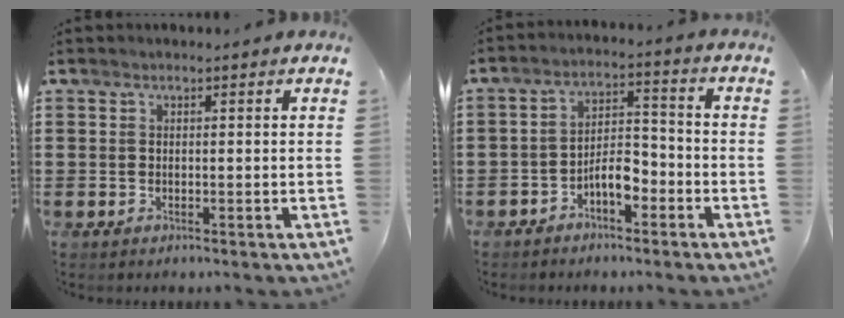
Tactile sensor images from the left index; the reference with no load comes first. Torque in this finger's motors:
{"motor_torque": [0.44, 0.25, 0.16, 0.06]}